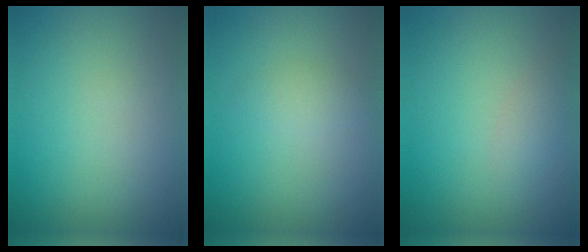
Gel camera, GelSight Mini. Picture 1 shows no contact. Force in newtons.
{"total": 1.4, "press": 1.4, "slide": 0.1}
{"total": 1.1, "press": 1.1, "slide": 0.0}